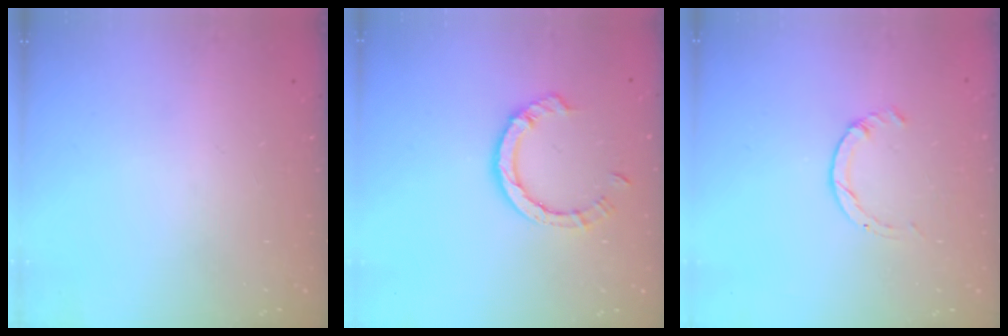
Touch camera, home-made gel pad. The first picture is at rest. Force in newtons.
{"total": 6.9, "press": 6.8, "slide": 0.8}
{"total": 1.4, "press": 1.4, "slide": 0.2}